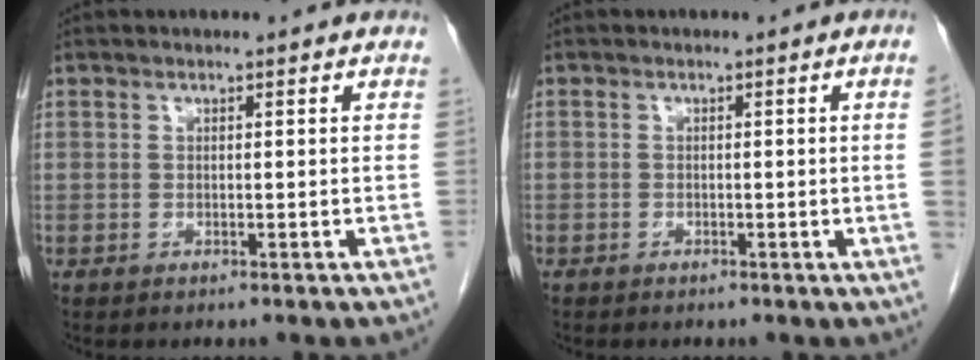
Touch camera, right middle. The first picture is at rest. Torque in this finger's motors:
{"motor_torque": [-0.27, -0.25, -1.06, -0.21]}